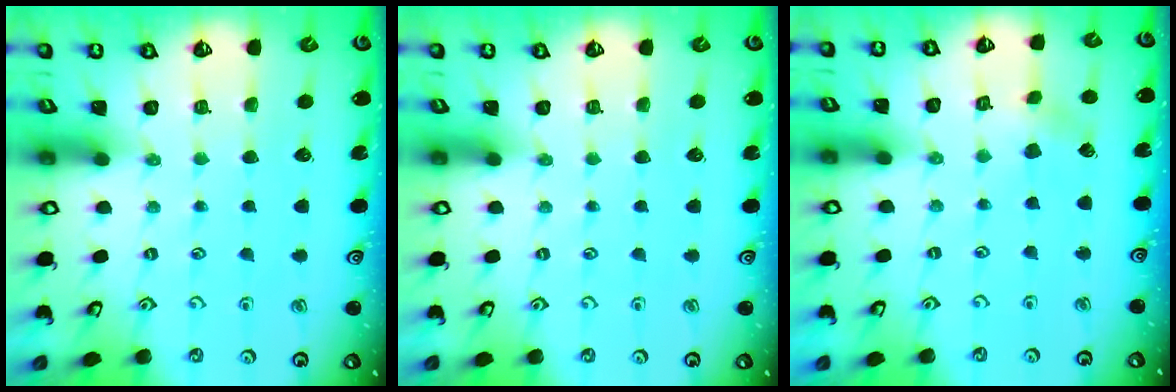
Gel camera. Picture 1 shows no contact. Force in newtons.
{"total": 0.0}
{"total": 3.1, "press": 3.0, "slide": 0.3}